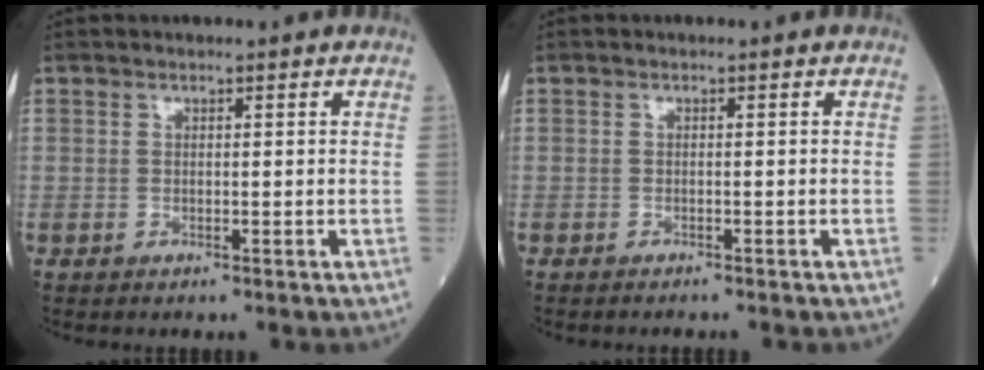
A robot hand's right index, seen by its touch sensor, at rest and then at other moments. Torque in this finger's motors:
{"motor_torque": [-0.18, -0.04, -0.11, -0.05]}